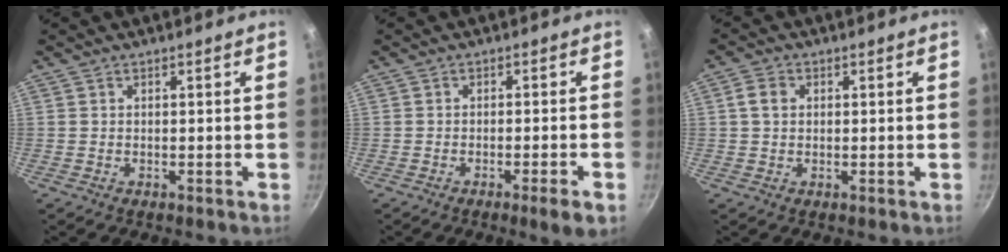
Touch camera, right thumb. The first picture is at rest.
{"total": 4.3, "force": [-2.1, 0.3, 3.7], "torque": [-0.058, 0.007, -0.028]}
{"total": 3.3, "force": [0.6, 2.6, 1.9], "torque": [-0.026, 0.007, 0.009]}